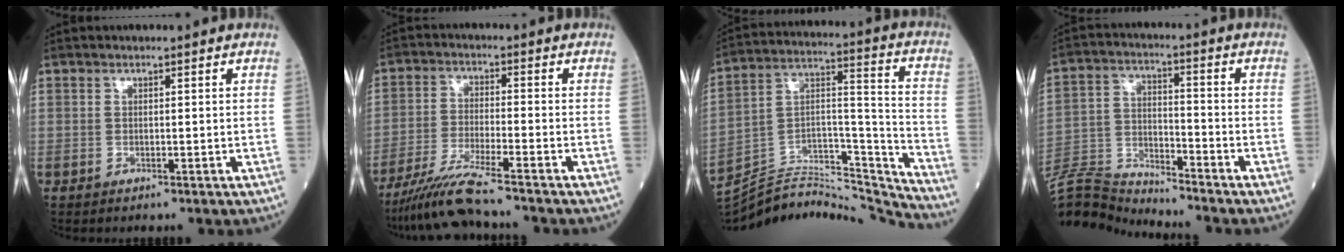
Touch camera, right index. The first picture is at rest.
{"total": 7.8, "force": [-6.6, -0.7, 4.1], "torque": [-0.082, -0.031, -0.128]}
{"total": 24.5, "force": [-23.9, 1.5, 4.9], "torque": [-0.093, 0.032, -0.378]}
{"total": 11.6, "force": [-11.6, -0.4, -0.3], "torque": [-0.001, 0.030, -0.222]}